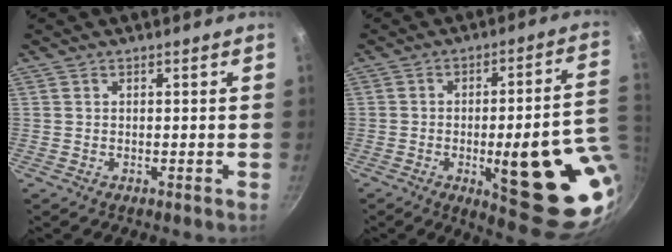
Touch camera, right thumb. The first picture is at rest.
{"total": 22.9, "force": [-4.2, 6.5, 21.6], "torque": [-0.246, 0.001, -0.045]}